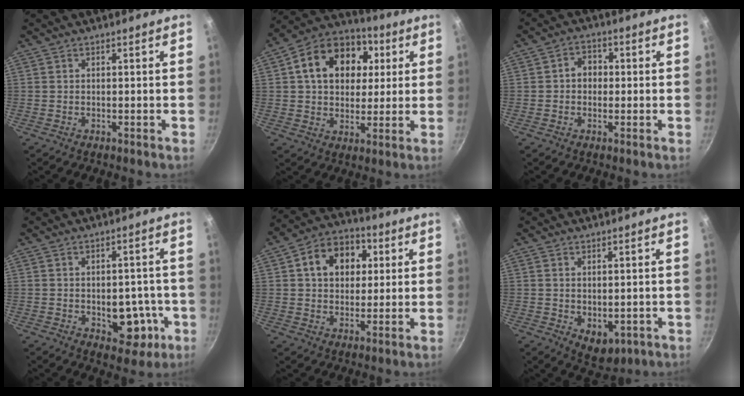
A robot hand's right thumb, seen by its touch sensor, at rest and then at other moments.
{"total": 18.3, "force": [4.6, 13.6, 11.3], "torque": [-0.167, 0.022, 0.063]}
{"total": 4.5, "force": [0.1, 3.8, 2.4], "torque": [-0.012, 0.011, -0.006]}
{"total": 9.2, "force": [-2.3, 5.8, 6.7], "torque": [-0.051, 0.010, -0.021]}
{"total": 12.4, "force": [3.3, 9.5, 7.3], "torque": [-0.086, 0.014, 0.040]}
{"total": 5.6, "force": [-0.8, 3.7, 4.2], "torque": [-0.048, -0.011, 0.003]}